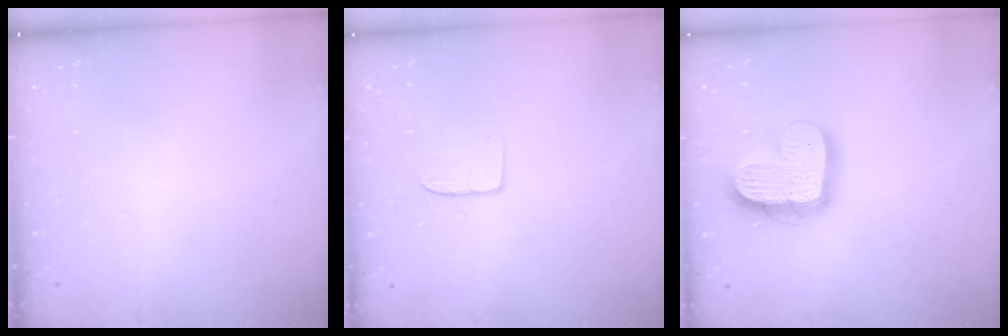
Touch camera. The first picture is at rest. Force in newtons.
{"total": 6.3, "press": 6.3, "slide": 0.6}
{"total": 17.4, "press": 17.3, "slide": 1.6}